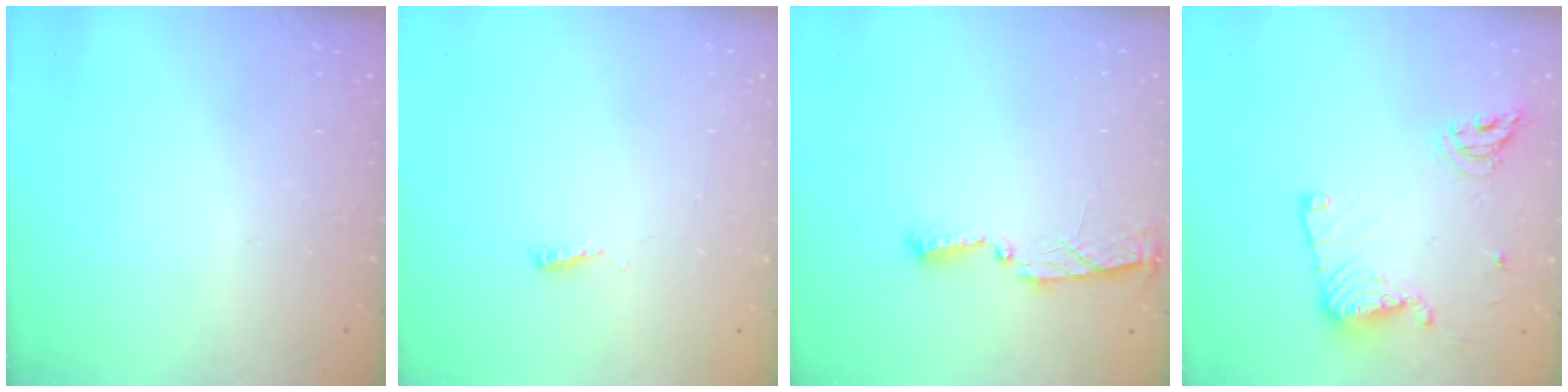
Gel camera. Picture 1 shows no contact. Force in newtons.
{"total": 3.6, "press": 3.6, "slide": 0.4}
{"total": 4.0, "press": 4.0, "slide": 0.5}
{"total": 13.5, "press": 13.4, "slide": 1.2}